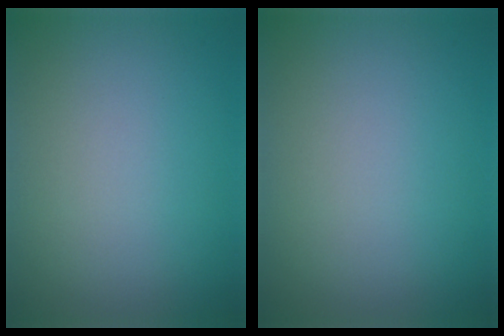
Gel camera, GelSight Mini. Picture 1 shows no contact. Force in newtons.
{"total": 0.0}